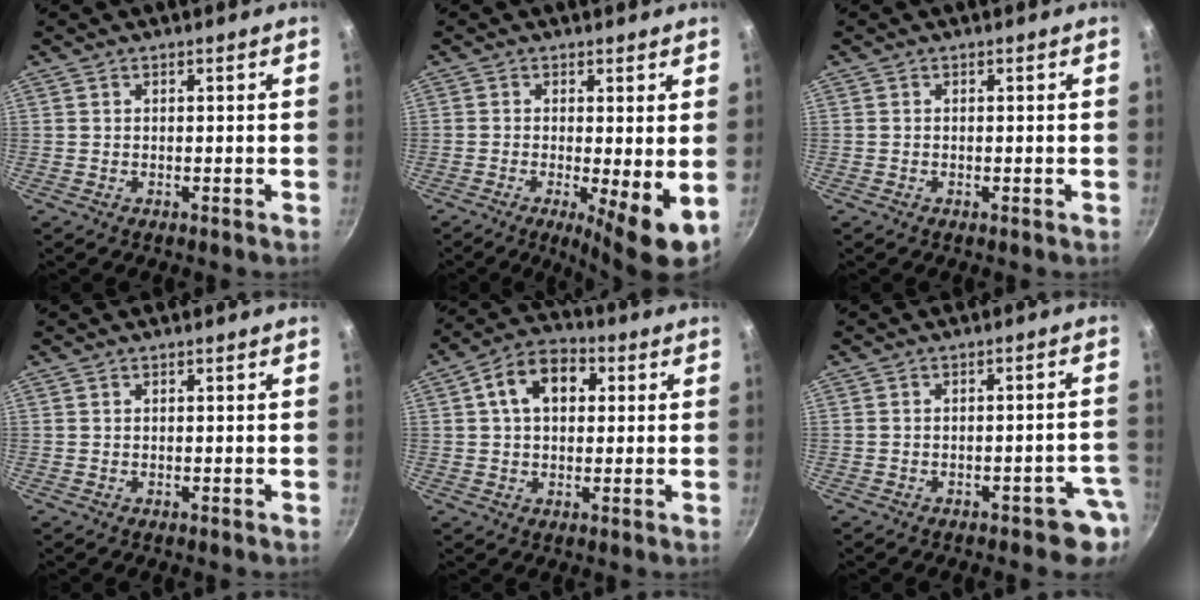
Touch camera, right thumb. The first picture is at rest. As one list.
[{"total": 7.2, "force": [-1.0, 1.5, 7.0], "torque": [-0.104, -0.010, -0.014]}, {"total": 0.0}, {"total": 0.0}, {"total": 10.5, "force": [2.6, 7.2, 7.3], "torque": [-0.092, 0.020, 0.027]}, {"total": 4.6, "force": [-2.7, 2.3, 2.9], "torque": [0.000, 0.036, -0.025]}]